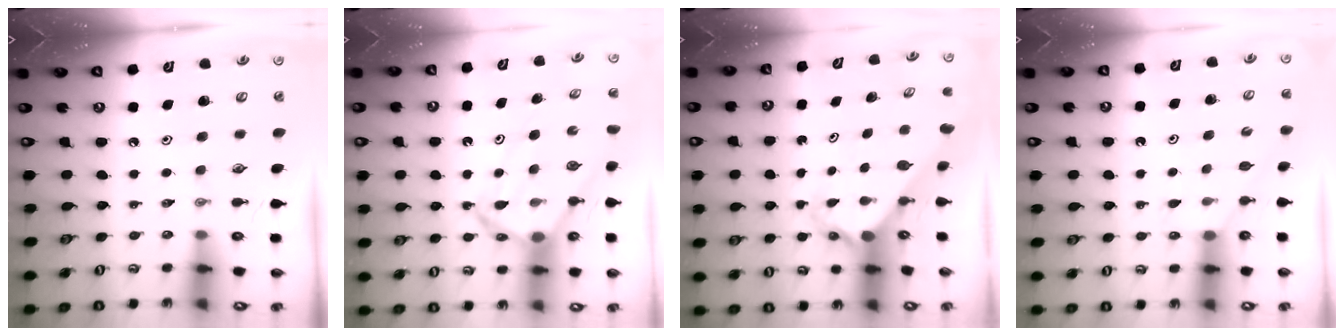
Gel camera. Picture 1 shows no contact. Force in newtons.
{"total": 10.6, "press": 10.5, "slide": 0.9}
{"total": 2.8, "press": 2.8, "slide": 0.1}
{"total": 3.8, "press": 3.8, "slide": 0.3}